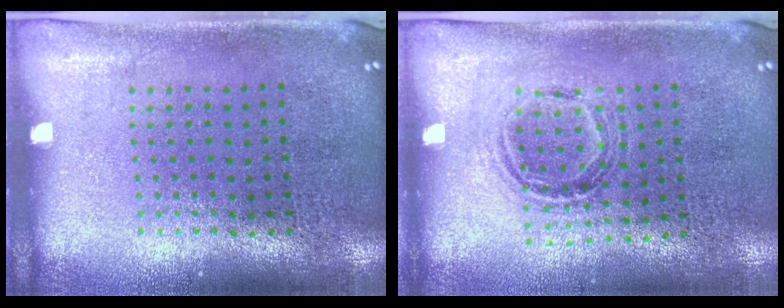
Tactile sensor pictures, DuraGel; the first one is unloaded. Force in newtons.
{"total": 1.0, "press": 0.9, "slide": 0.3}